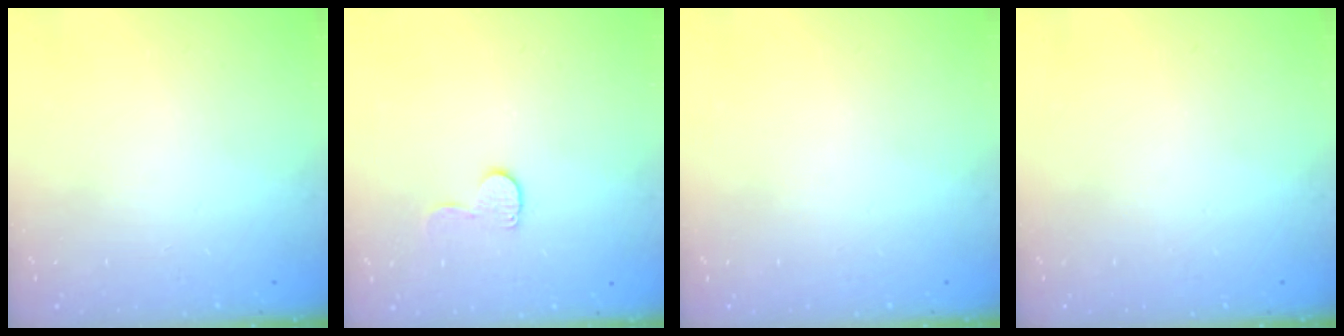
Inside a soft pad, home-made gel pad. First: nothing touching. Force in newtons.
{"total": 7.1, "press": 7.1, "slide": 0.4}
{"total": 0.0}
{"total": 0.0}